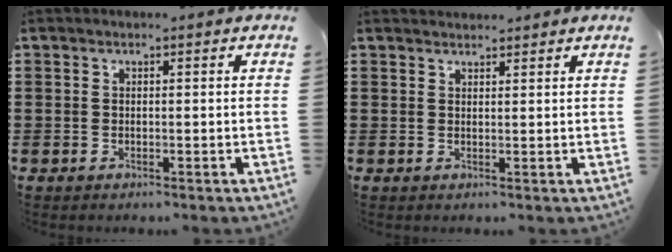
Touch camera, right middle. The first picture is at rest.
{"total": 1.6, "force": [1.5, 0.4, -0.1], "torque": [-0.003, 0.003, 0.029]}